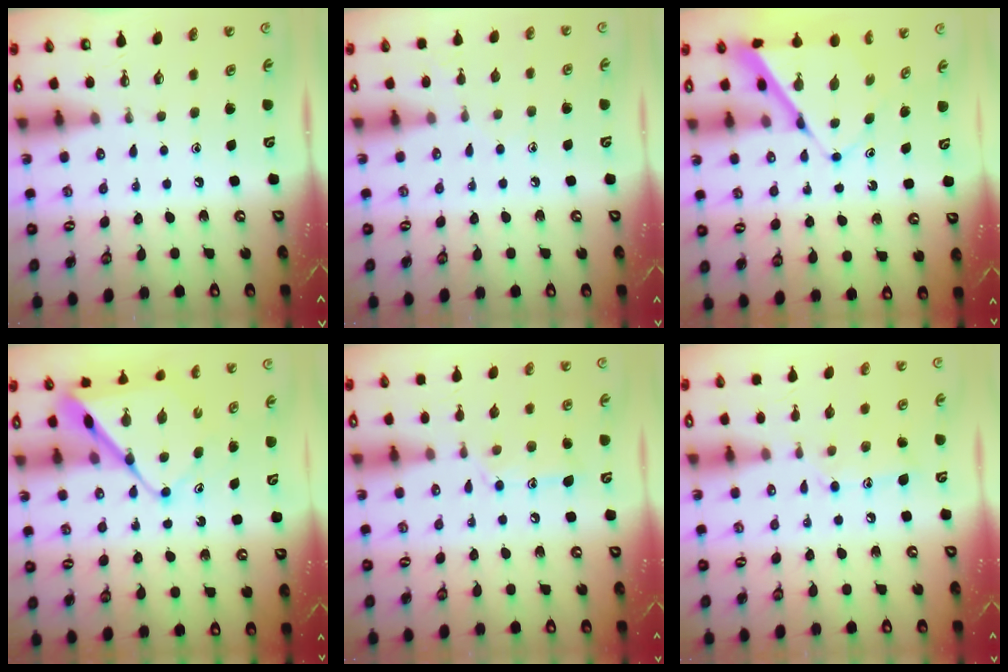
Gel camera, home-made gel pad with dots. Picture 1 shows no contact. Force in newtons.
{"total": 4.7, "press": 4.7, "slide": 0.5}
{"total": 7.6, "press": 7.6, "slide": 0.4}
{"total": 11.3, "press": 11.3, "slide": 1.0}
{"total": 11.9, "press": 11.9, "slide": 0.9}
{"total": 9.6, "press": 9.6, "slide": 0.5}